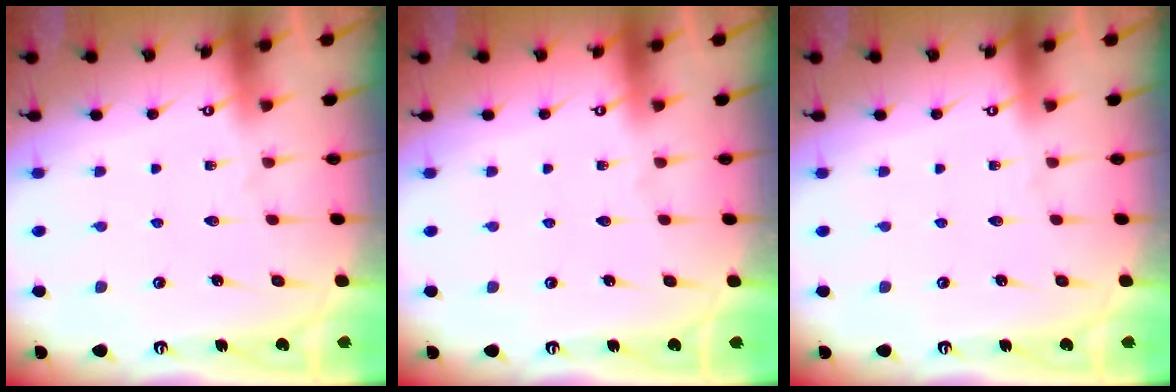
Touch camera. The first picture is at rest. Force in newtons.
{"total": 0.0}
{"total": 0.0}